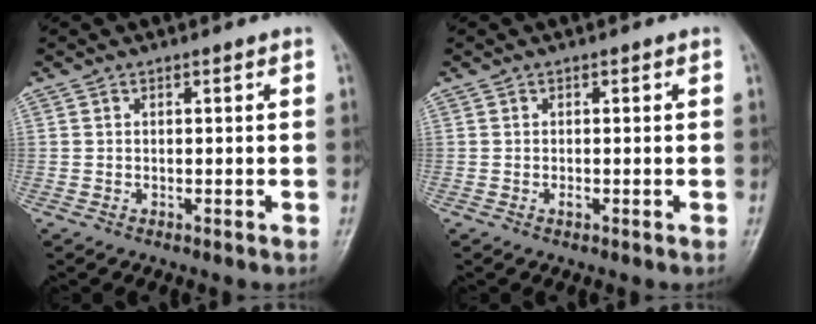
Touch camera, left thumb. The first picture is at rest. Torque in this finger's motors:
{"motor_torque": [0.14, 0.27, 0.13, 0.12, 0.00]}